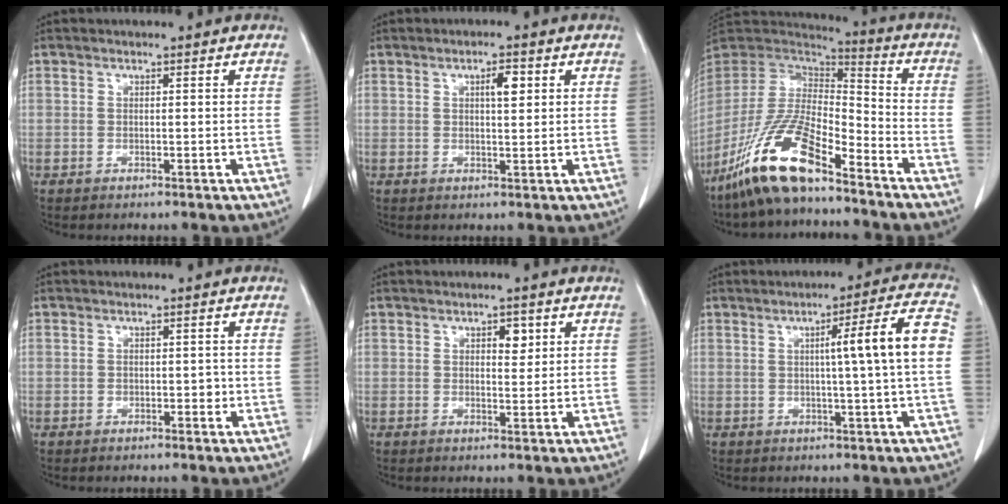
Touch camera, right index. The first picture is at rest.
{"total": 2.9, "force": [1.0, 0.8, 2.6], "torque": [-0.044, 0.000, 0.015]}
{"total": 16.1, "force": [-11.1, 3.5, 11.2], "torque": [-0.233, -0.013, -0.208]}
{"total": 1.3, "force": [-0.3, 0.9, 0.9], "torque": [-0.011, 0.003, -0.003]}
{"total": 2.5, "force": [1.1, 1.2, 1.9], "torque": [-0.026, -0.002, 0.015]}
{"total": 9.0, "force": [0.5, -1.1, 8.9], "torque": [-0.127, 0.010, 0.006]}